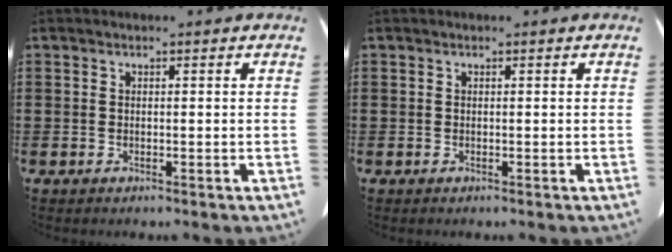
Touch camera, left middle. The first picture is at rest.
{"total": 0.0}